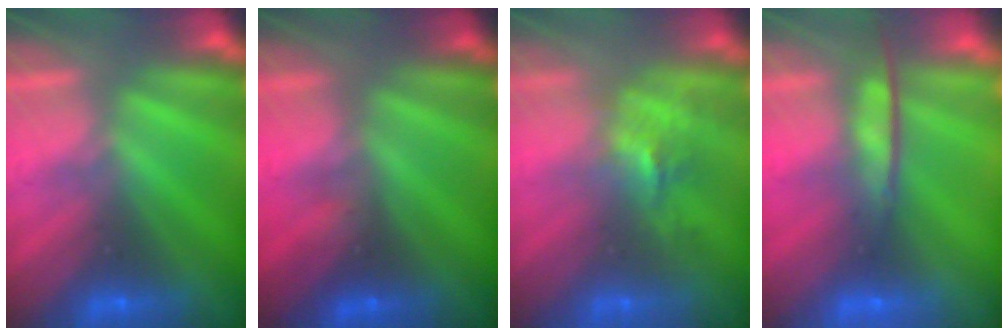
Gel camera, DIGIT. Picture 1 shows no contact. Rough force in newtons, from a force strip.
{"total": 2.1}
{"total": 2.5}
{"total": 8.2}